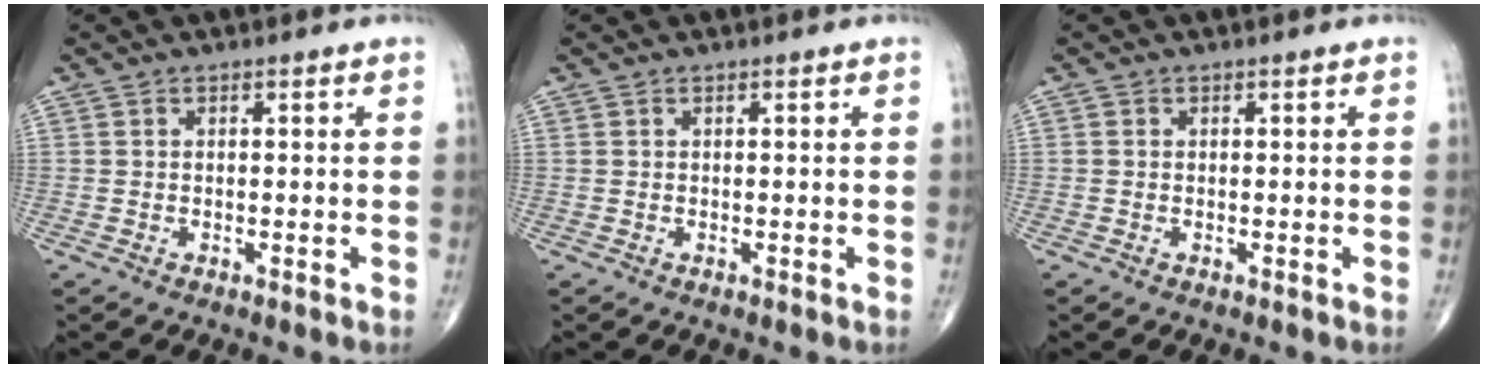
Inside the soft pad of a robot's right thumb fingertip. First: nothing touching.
{"total": 0.0}
{"total": 0.0}